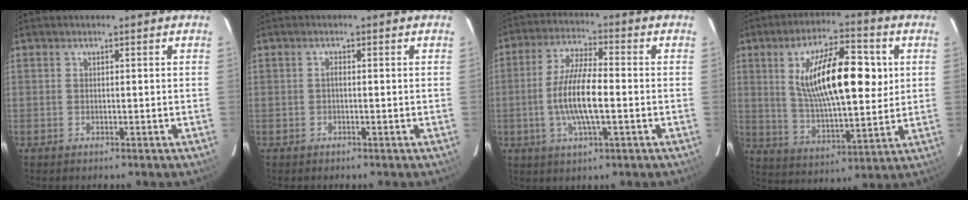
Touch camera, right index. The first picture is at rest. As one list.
[{"total": 0.6, "force": [-0.2, 0.3, 0.5], "torque": [-0.009, 0.004, -0.005]}, {"total": 10.6, "force": [-1.9, 2.6, 10.1], "torque": [-0.200, -0.001, -0.039]}, {"total": 18.2, "force": [4.1, 6.3, 16.5], "torque": [-0.284, 0.014, 0.077]}]